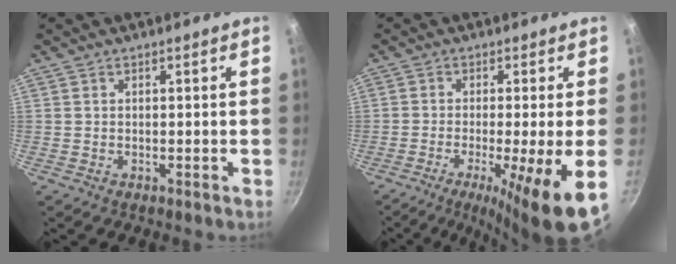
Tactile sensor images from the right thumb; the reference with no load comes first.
{"total": 13.3, "force": [-4.8, 1.1, 12.3], "torque": [-0.191, -0.012, -0.071]}